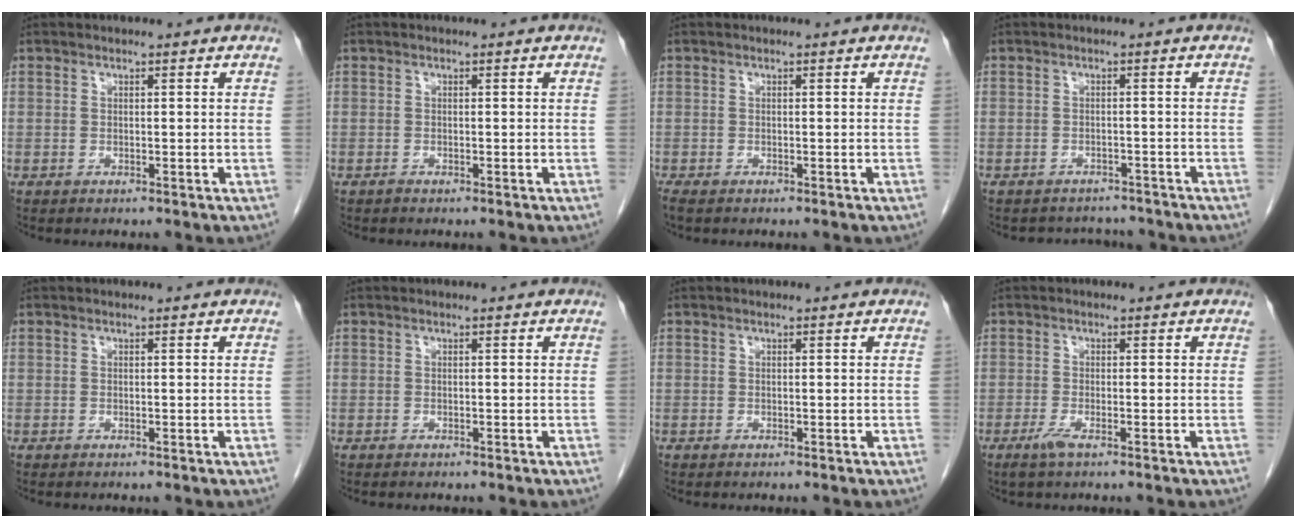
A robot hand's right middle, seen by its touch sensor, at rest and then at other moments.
{"total": 0.0}
{"total": 1.4, "force": [-1.1, 0.5, 0.7], "torque": [-0.015, -0.005, -0.017]}
{"total": 4.7, "force": [-4.4, 1.7, -0.1], "torque": [-0.001, 0.009, -0.055]}
{"total": 0.0}
{"total": 0.6, "force": [-0.6, 0.1, 0.2], "torque": [-0.010, -0.003, -0.009]}
{"total": 0.0}
{"total": 1.8, "force": [-1.1, 0.1, 1.4], "torque": [-0.033, -0.005, -0.025]}